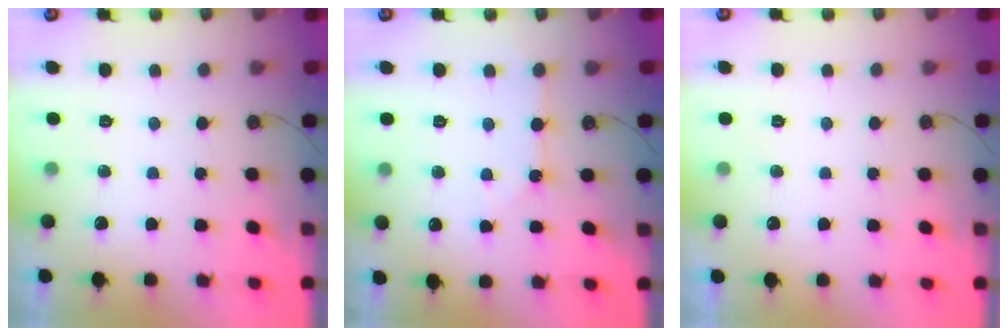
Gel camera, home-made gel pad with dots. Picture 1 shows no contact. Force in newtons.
{"total": 2.9, "press": 2.9, "slide": 0.5}
{"total": 0.0}